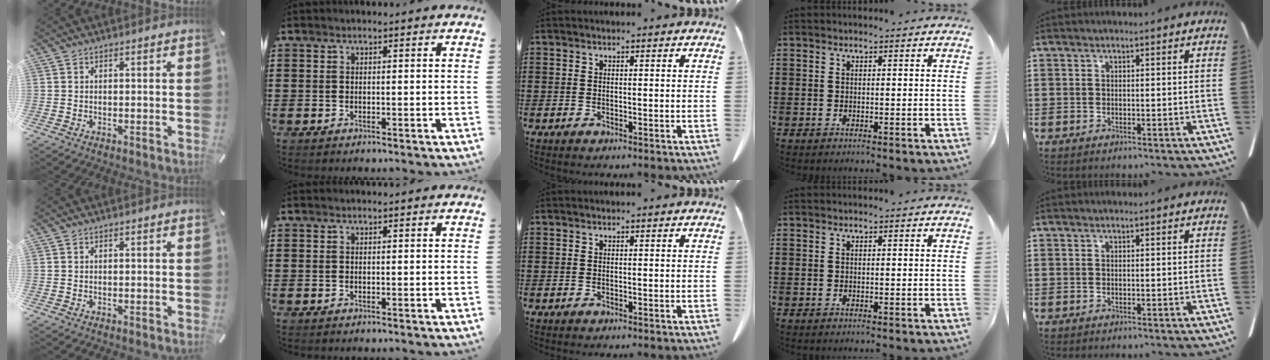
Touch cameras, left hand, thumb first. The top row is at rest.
{}